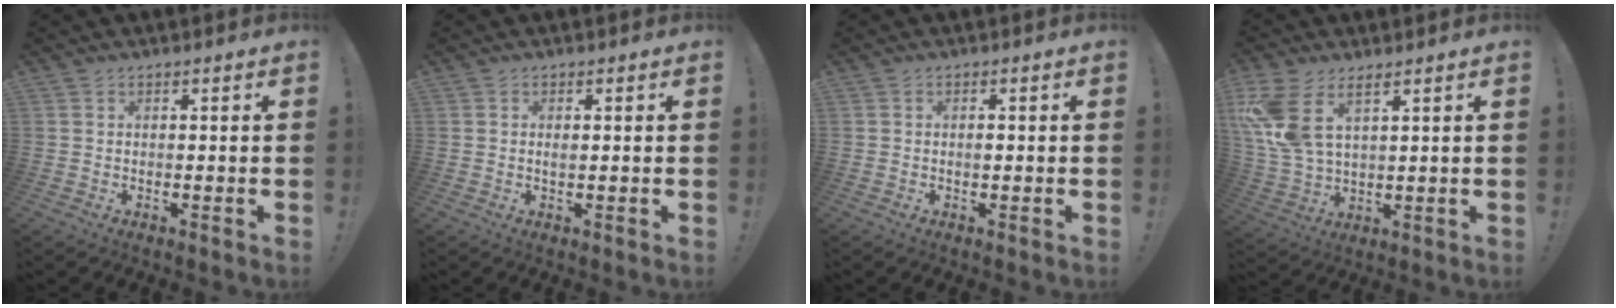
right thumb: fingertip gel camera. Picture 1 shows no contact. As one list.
[{"total": 0.9, "force": [0.1, 0.2, 0.9], "torque": [-0.010, -0.002, 0.000]}, {"total": 0.7, "force": [-0.2, 0.3, 0.6], "torque": [-0.003, -0.003, -0.005]}, {"total": 10.6, "force": [5.7, 5.3, 7.1], "torque": [-0.156, -0.020, 0.114]}]